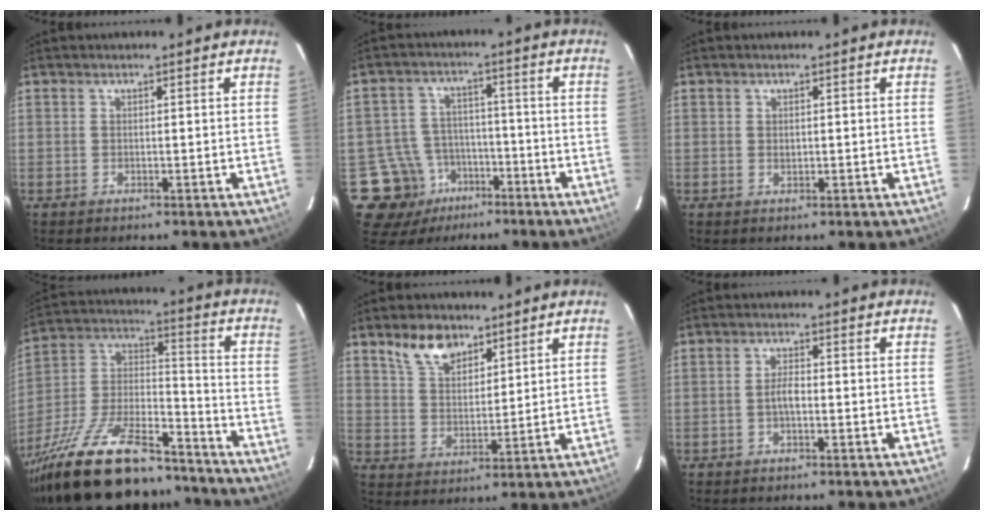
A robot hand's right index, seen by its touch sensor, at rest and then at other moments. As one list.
[{"total": 10.6, "force": [-5.8, 8.7, 2.0], "torque": [-0.067, 0.027, -0.081]}, {"total": 0.6, "force": [0.0, 0.4, 0.4], "torque": [-0.008, 0.000, 0.001]}, {"total": 28.9, "force": [-21.7, 10.0, 16.2], "torque": [-0.316, -0.005, -0.343]}, {"total": 8.2, "force": [5.7, 4.3, 4.0], "torque": [-0.073, 0.016, 0.110]}, {"total": 1.9, "force": [-0.7, 0.4, 1.7], "torque": [-0.036, 0.004, -0.016]}]